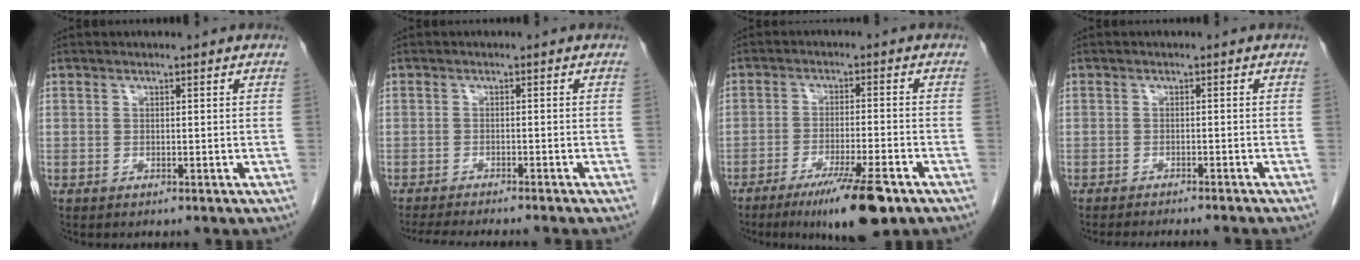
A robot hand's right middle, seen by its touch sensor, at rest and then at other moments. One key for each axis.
{"total": 9.6, "fx": -8.5, "fy": 0.4, "fz": 4.3, "tx": -0.050, "ty": -0.017, "tz": -0.122}
{"total": 10.1, "fx": -6.5, "fy": 0.8, "fz": 7.7, "tx": -0.124, "ty": -0.023, "tz": -0.102}
{"total": 8.6, "fx": -7.9, "fy": 0.2, "fz": 3.4, "tx": -0.030, "ty": -0.015, "tz": -0.101}